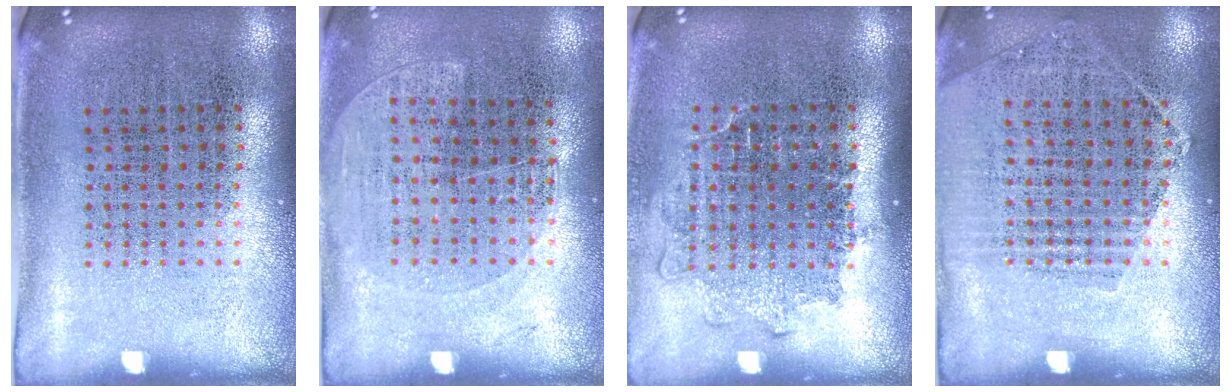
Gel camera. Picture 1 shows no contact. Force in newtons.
{"total": 1.3, "press": 1.0, "slide": 0.7}
{"total": 1.2, "press": 1.1, "slide": 0.5}
{"total": 1.2, "press": 1.1, "slide": 0.5}